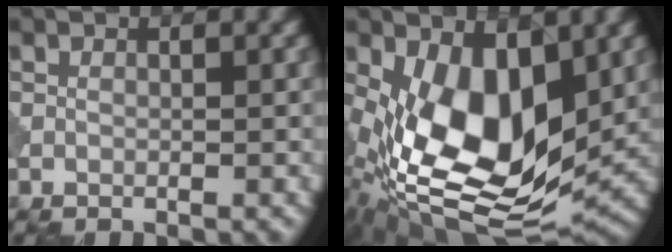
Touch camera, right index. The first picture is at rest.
{"total": 11.6, "force": [-0.2, 6.1, 9.9], "torque": [-0.187, -0.019, -0.005]}